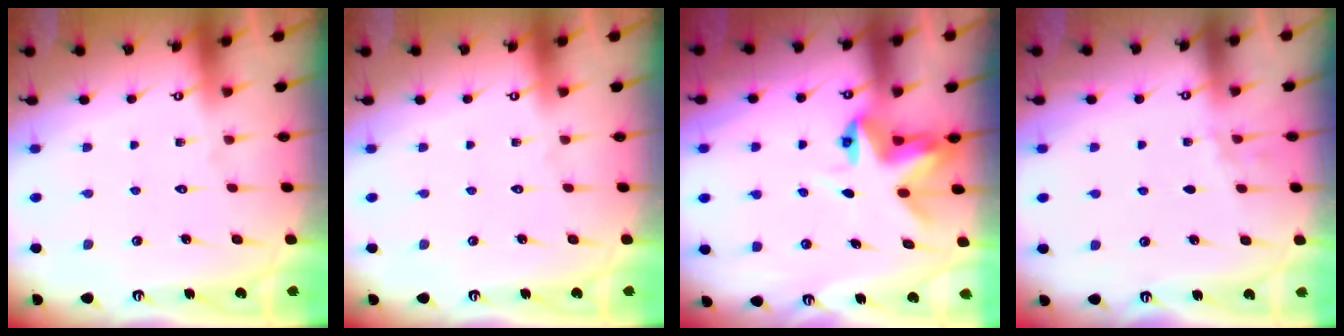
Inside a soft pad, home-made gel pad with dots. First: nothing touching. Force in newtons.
{"total": 0.0}
{"total": 5.0, "press": 5.0, "slide": 0.4}
{"total": 2.5, "press": 1.6, "slide": 1.8}